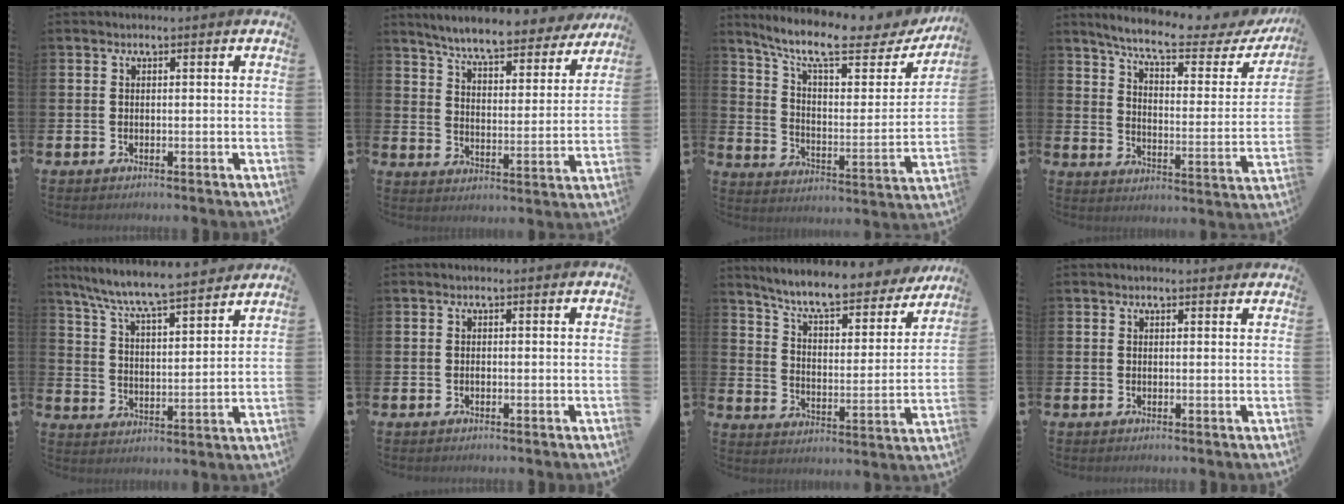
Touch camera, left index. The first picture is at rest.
{"total": 7.6, "force": [7.1, 0.7, 2.6], "torque": [-0.073, -0.049, 0.119]}
{"total": 11.2, "force": [9.2, 2.7, 5.8], "torque": [-0.128, -0.064, 0.152]}
{"total": 8.3, "force": [7.1, 1.3, 4.1], "torque": [-0.102, -0.043, 0.114]}
{"total": 8.1, "force": [7.7, 0.3, 2.7], "torque": [-0.087, -0.055, 0.134]}
{"total": 0.0}
{"total": 8.2, "force": [7.5, 1.2, 3.1], "torque": [-0.088, -0.057, 0.125]}
{"total": 0.6, "force": [0.6, 0.1, 0.1], "torque": [0.004, -0.002, 0.009]}